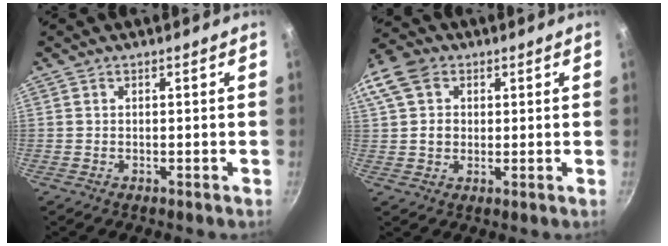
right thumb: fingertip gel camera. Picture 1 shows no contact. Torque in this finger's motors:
{"motor_torque": [-0.08, 0.34, 0.17, -0.16, 0.08]}